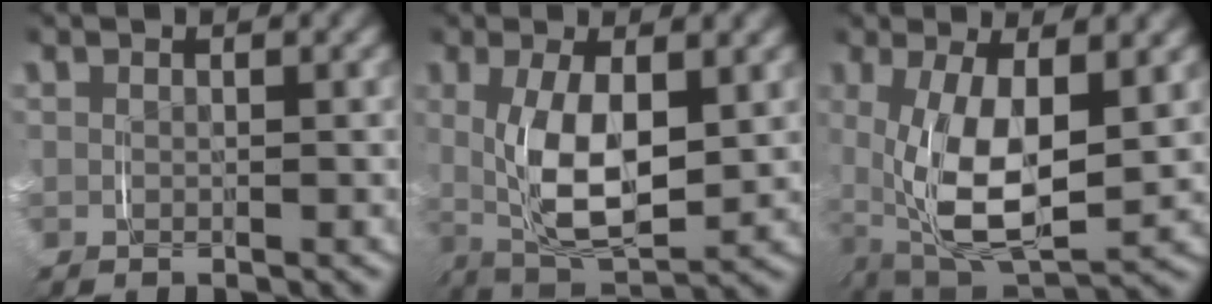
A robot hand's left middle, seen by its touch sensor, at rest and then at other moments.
{"total": 7.0, "force": [0.3, 3.0, 6.3], "torque": [-0.115, -0.008, 0.011]}
{"total": 7.8, "force": [-0.4, 3.6, 6.9], "torque": [-0.138, -0.024, 0.011]}